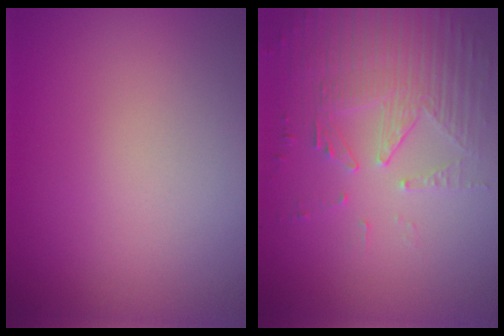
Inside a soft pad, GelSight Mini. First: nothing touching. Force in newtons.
{"total": 5.7, "press": 3.7, "slide": 4.3}